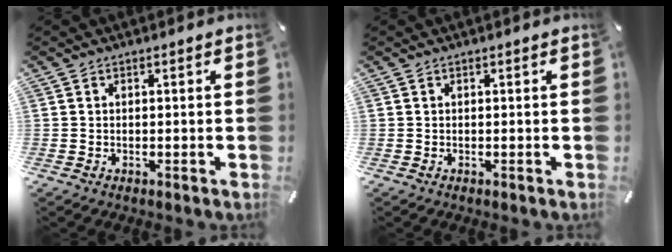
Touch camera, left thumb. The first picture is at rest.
{"total": 0.0}